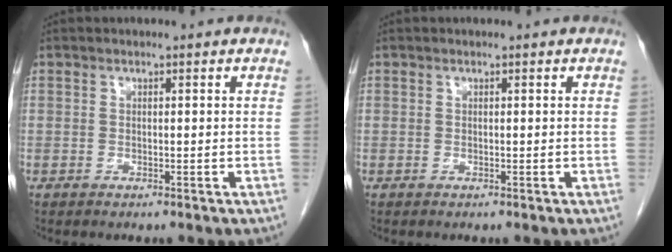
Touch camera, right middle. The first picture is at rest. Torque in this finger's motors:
{"motor_torque": [0.14, -0.27, 0.01, 0.00]}